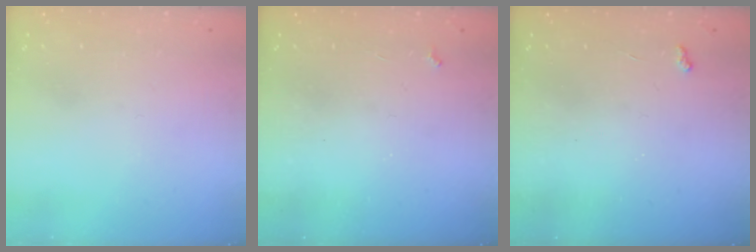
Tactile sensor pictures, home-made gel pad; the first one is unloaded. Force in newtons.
{"total": 2.6, "press": 2.6, "slide": 0.5}
{"total": 3.1, "press": 3.0, "slide": 0.4}